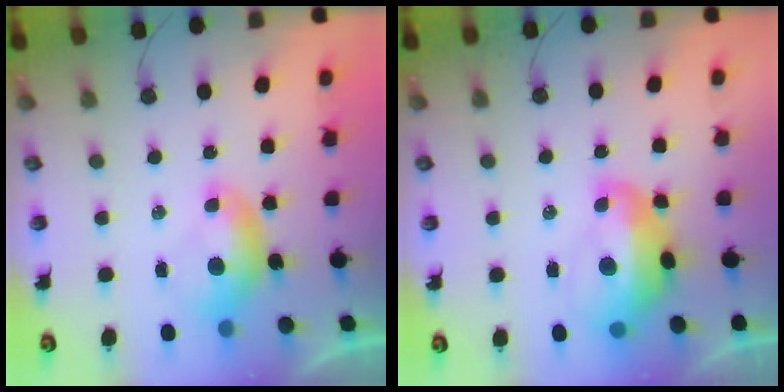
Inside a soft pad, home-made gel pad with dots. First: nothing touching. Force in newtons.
{"total": 8.5, "press": 8.5, "slide": 1.0}